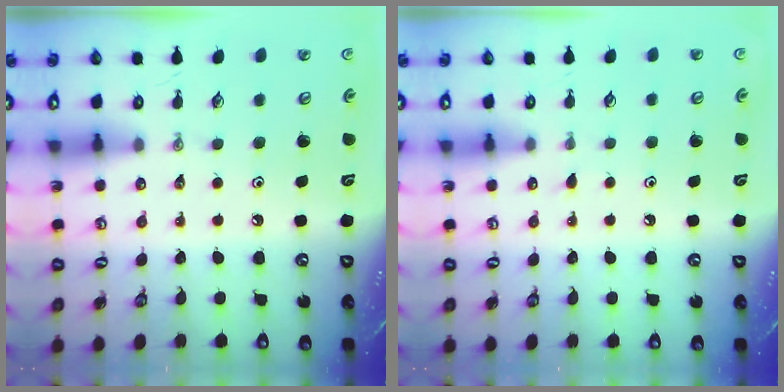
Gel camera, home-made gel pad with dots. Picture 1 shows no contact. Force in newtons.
{"total": 4.2, "press": 4.2, "slide": 0.4}